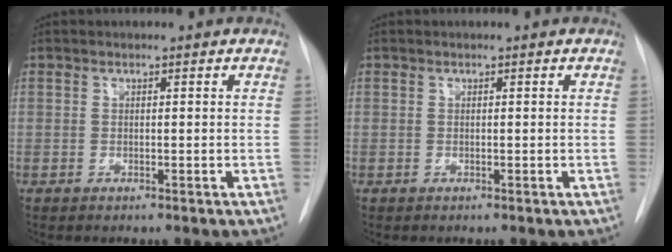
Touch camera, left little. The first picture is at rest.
{"total": 0.0}